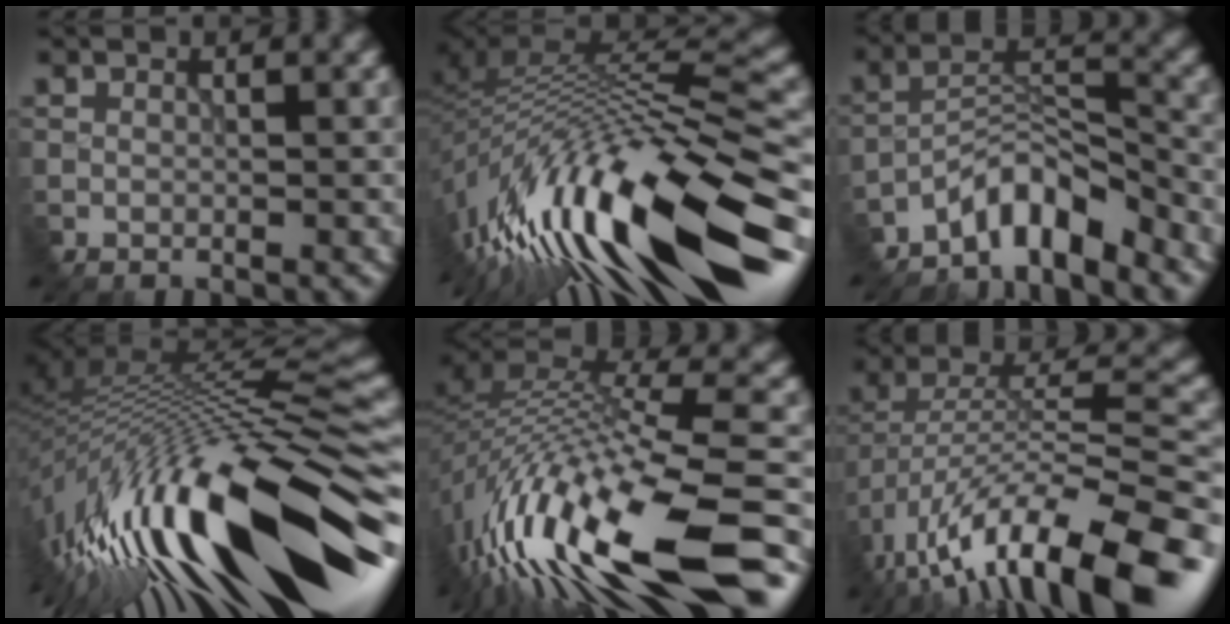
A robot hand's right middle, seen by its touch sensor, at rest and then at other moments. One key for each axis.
{"total": 16.1, "fx": -7.1, "fy": 4.5, "fz": 13.7, "tx": -0.246, "ty": 0.016, "tz": -0.126}
{"total": 5.2, "fx": -4.4, "fy": 1.3, "fz": 2.4, "tx": -0.033, "ty": 0.011, "tz": -0.089}
{"total": 16.8, "fx": -5.3, "fy": 4.6, "fz": 15.2, "tx": -0.256, "ty": 0.012, "tz": -0.092}
{"total": 16.2, "fx": -7.7, "fy": 5.3, "fz": 13.2, "tx": -0.265, "ty": 0.019, "tz": -0.137}
{"total": 14.9, "fx": -9.4, "fy": 4.9, "fz": 10.5, "tx": -0.184, "ty": 0.017, "tz": -0.165}